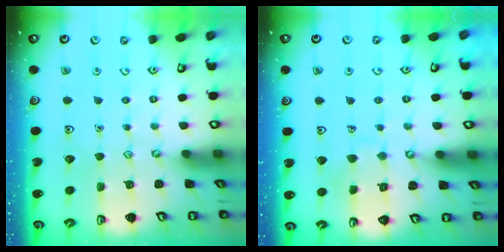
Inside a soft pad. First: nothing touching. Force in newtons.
{"total": 7.0, "press": 7.0, "slide": 0.7}